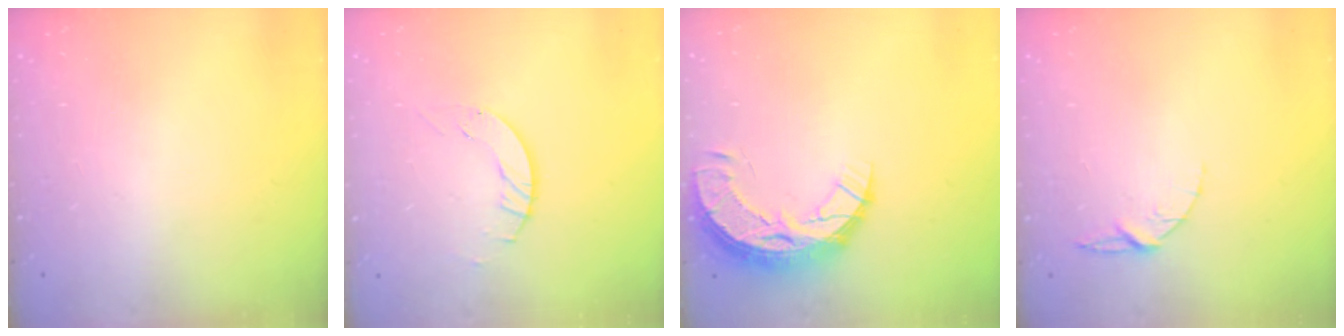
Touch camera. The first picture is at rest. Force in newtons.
{"total": 4.5, "press": 4.5, "slide": 0.5}
{"total": 11.8, "press": 11.8, "slide": 1.0}
{"total": 5.1, "press": 5.1, "slide": 0.4}